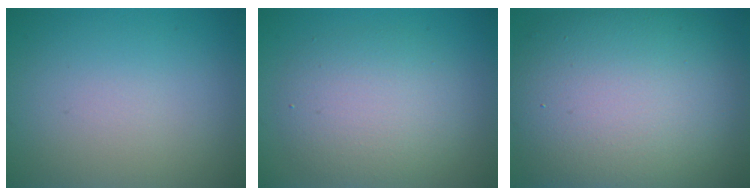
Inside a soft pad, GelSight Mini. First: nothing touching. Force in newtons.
{"total": 4.8, "press": 4.8, "slide": 0.2}
{"total": 14.6, "press": 14.5, "slide": 0.7}